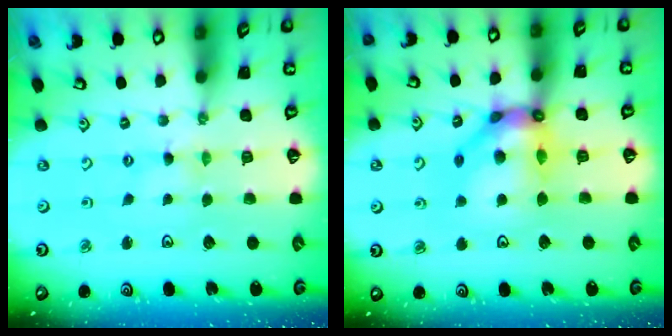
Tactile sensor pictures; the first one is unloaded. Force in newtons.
{"total": 15.1, "press": 15.0, "slide": 2.0}